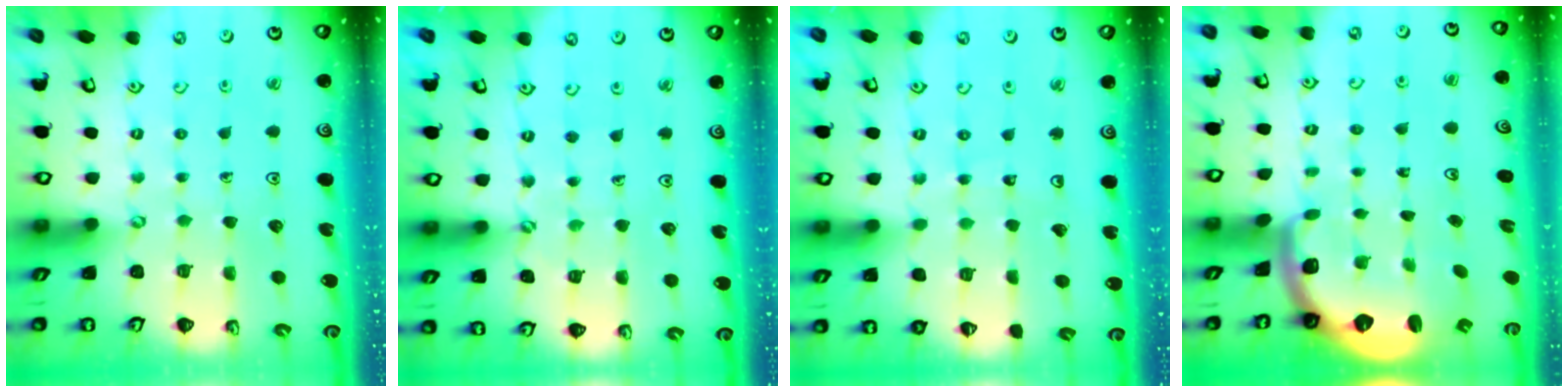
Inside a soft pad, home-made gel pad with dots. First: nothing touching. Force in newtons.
{"total": 1.6, "press": 1.6, "slide": 0.5}
{"total": 3.4, "press": 3.4, "slide": 0.1}
{"total": 2.1, "press": 1.9, "slide": 0.9}